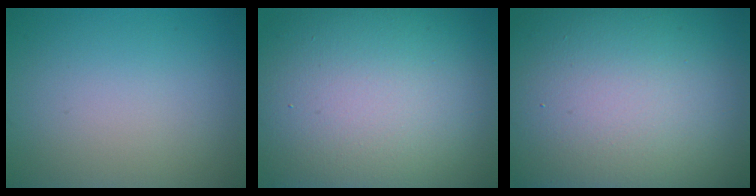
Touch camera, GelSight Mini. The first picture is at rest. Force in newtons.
{"total": 19.4, "press": 19.4, "slide": 0.6}
{"total": 22.1, "press": 22.1, "slide": 1.1}